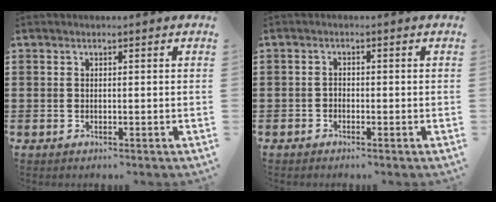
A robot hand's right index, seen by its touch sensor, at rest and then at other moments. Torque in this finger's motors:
{"motor_torque": [0.72, 0.17, 0.00, 0.00]}